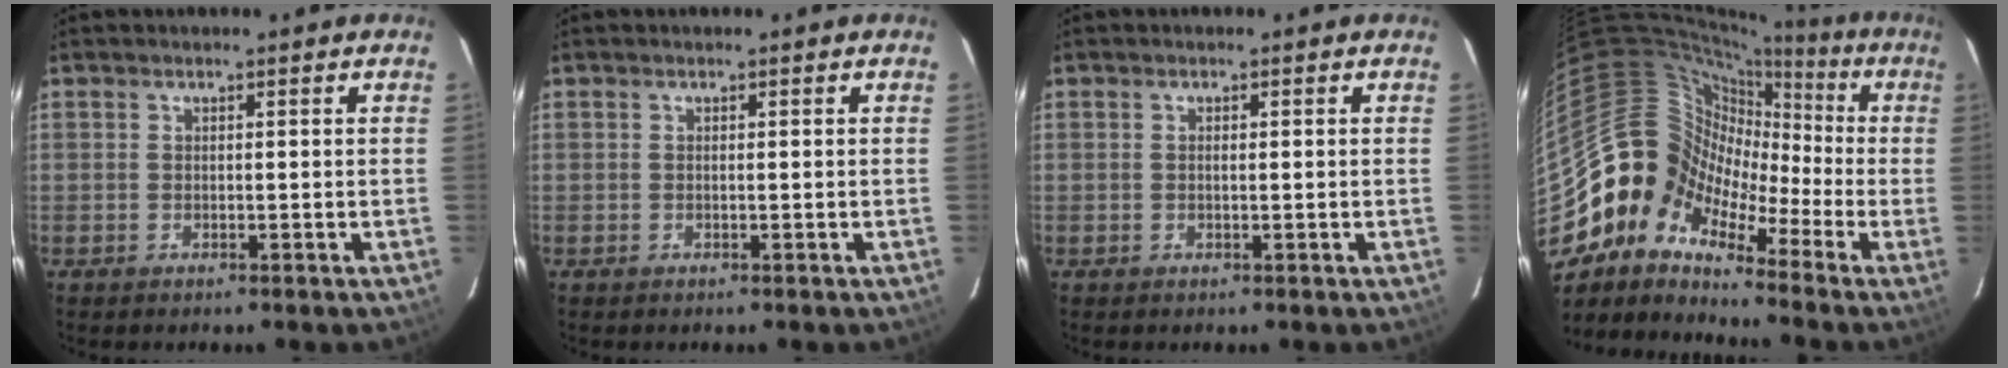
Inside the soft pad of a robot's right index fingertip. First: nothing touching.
{"total": 0.0}
{"total": 0.6, "force": [0.1, 0.2, 0.6], "torque": [-0.011, 0.002, 0.000]}
{"total": 11.3, "force": [-5.6, 8.9, 4.2], "torque": [-0.071, 0.024, -0.136]}